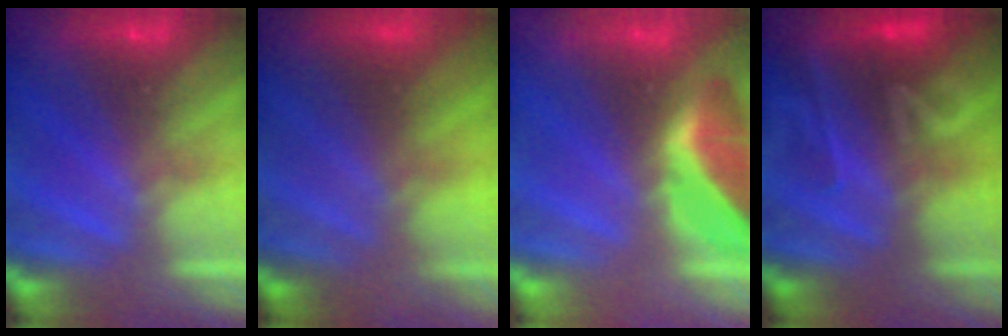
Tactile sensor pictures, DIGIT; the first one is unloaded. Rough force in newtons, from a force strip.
{"total": 9.4}
{"total": 1.8}
{"total": 2.2}